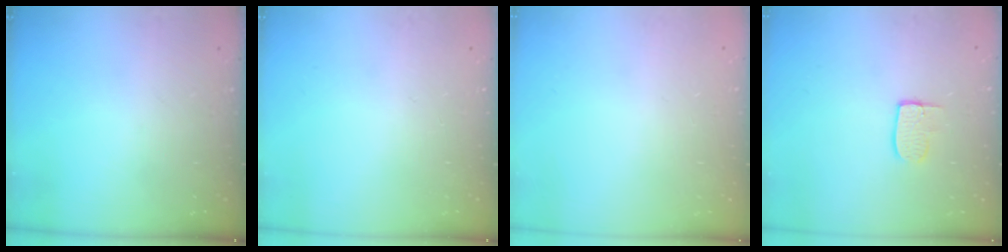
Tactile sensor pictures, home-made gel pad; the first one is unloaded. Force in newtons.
{"total": 0.0}
{"total": 0.0}
{"total": 7.0, "press": 7.0, "slide": 0.3}